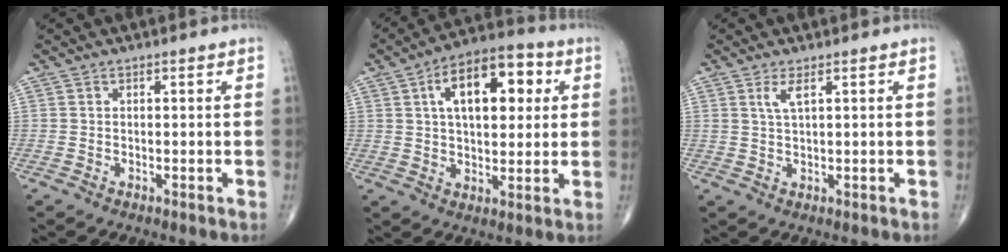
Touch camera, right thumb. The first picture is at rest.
{"total": 15.6, "force": [4.4, 8.1, 12.6], "torque": [-0.165, 0.013, 0.064]}
{"total": 2.5, "force": [1.2, 0.5, 2.1], "torque": [-0.052, -0.006, 0.030]}